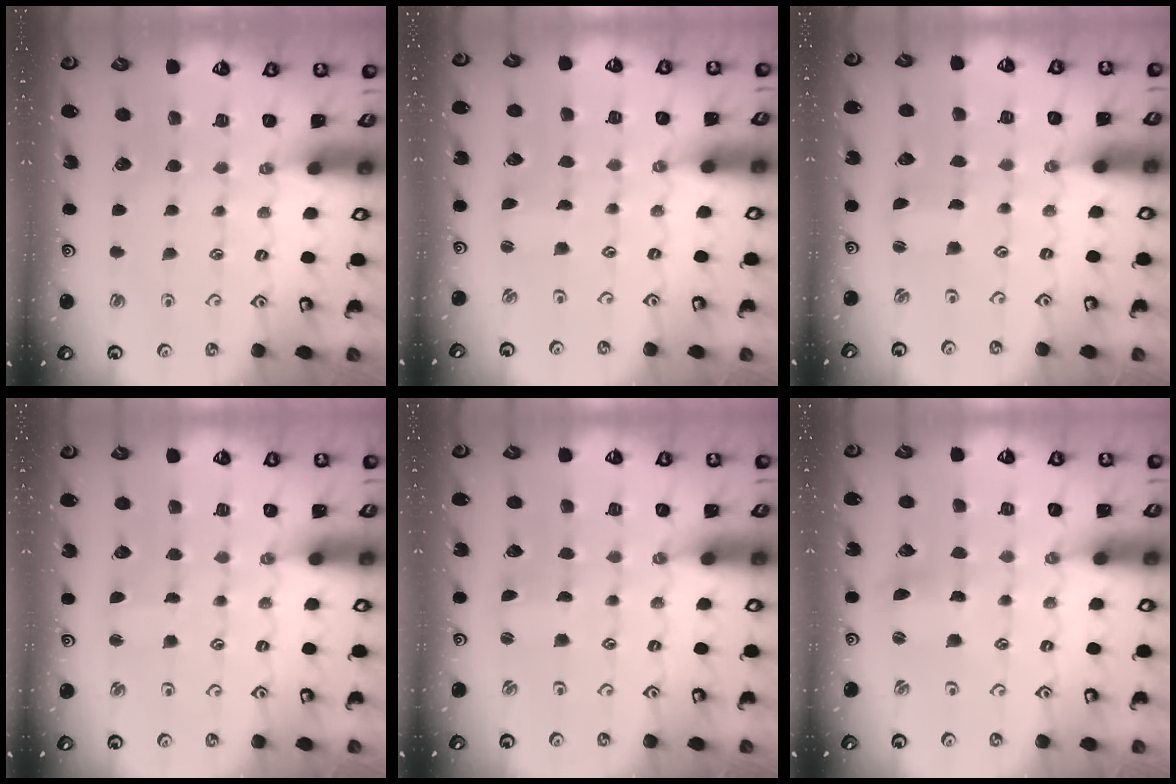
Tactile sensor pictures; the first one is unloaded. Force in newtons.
{"total": 1.8, "press": 1.8, "slide": 0.3}
{"total": 1.1, "press": 1.1, "slide": 0.0}
{"total": 1.7, "press": 1.7, "slide": 0.1}
{"total": 1.0, "press": 1.0, "slide": 0.2}
{"total": 2.6, "press": 2.6, "slide": 0.3}